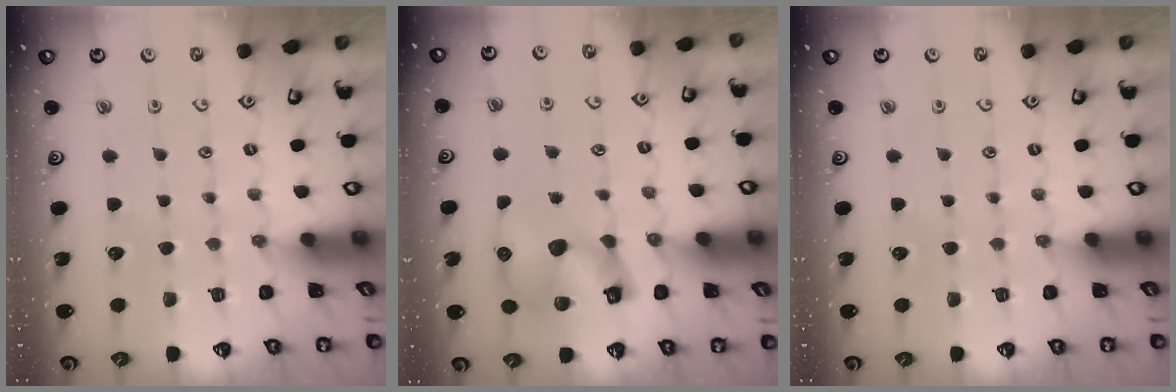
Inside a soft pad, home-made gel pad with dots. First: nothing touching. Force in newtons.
{"total": 10.4, "press": 10.3, "slide": 1.6}
{"total": 0.0}